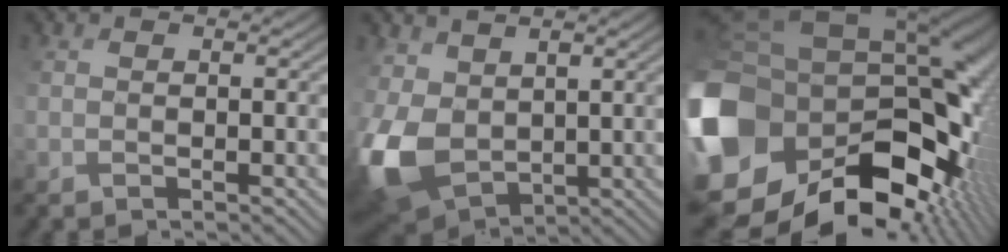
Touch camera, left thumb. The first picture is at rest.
{"total": 10.1, "force": [1.6, 7.3, 6.8], "torque": [-0.199, -0.005, 0.027]}
{"total": 21.6, "force": [-4.0, 16.5, 13.4], "torque": [-0.315, -0.036, -0.034]}